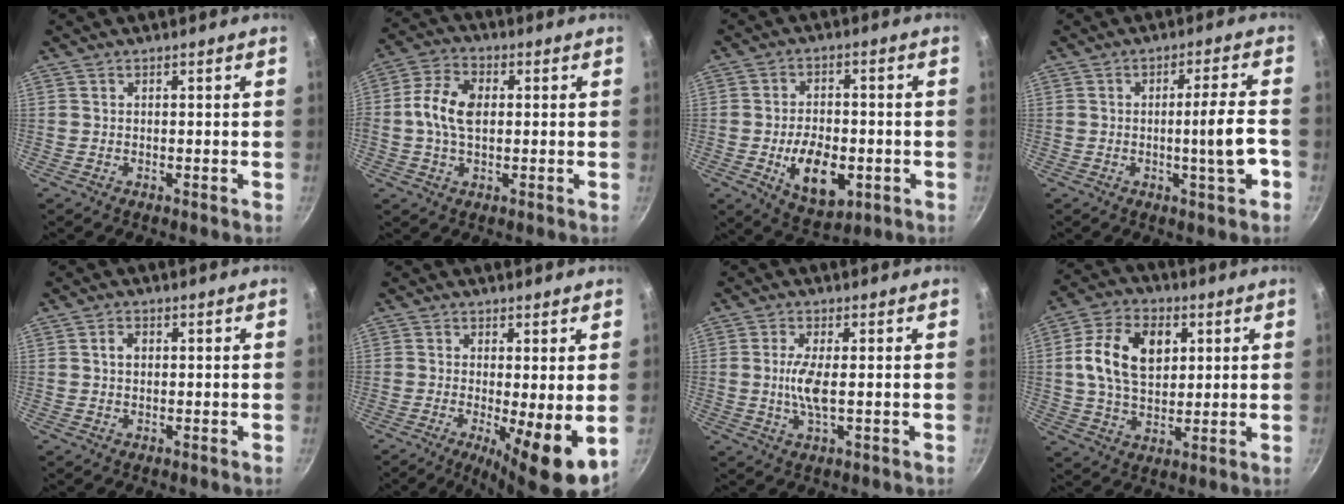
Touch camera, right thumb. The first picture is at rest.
{"total": 9.1, "force": [0.5, 5.7, 7.1], "torque": [-0.136, 0.019, -0.005]}
{"total": 11.9, "force": [-3.1, 6.8, 9.3], "torque": [-0.127, 0.005, -0.039]}
{"total": 7.6, "force": [-2.1, 0.3, 7.3], "torque": [-0.111, 0.011, -0.030]}
{"total": 2.0, "force": [0.3, 1.5, 1.4], "torque": [-0.019, 0.006, 0.004]}
{"total": 9.2, "force": [-1.4, 1.9, 8.9], "torque": [-0.135, -0.014, -0.017]}
{"total": 5.2, "force": [-0.1, 1.3, 5.1], "torque": [-0.117, -0.002, -0.003]}
{"total": 13.8, "force": [3.0, 9.1, 9.9], "torque": [-0.160, 0.004, 0.046]}